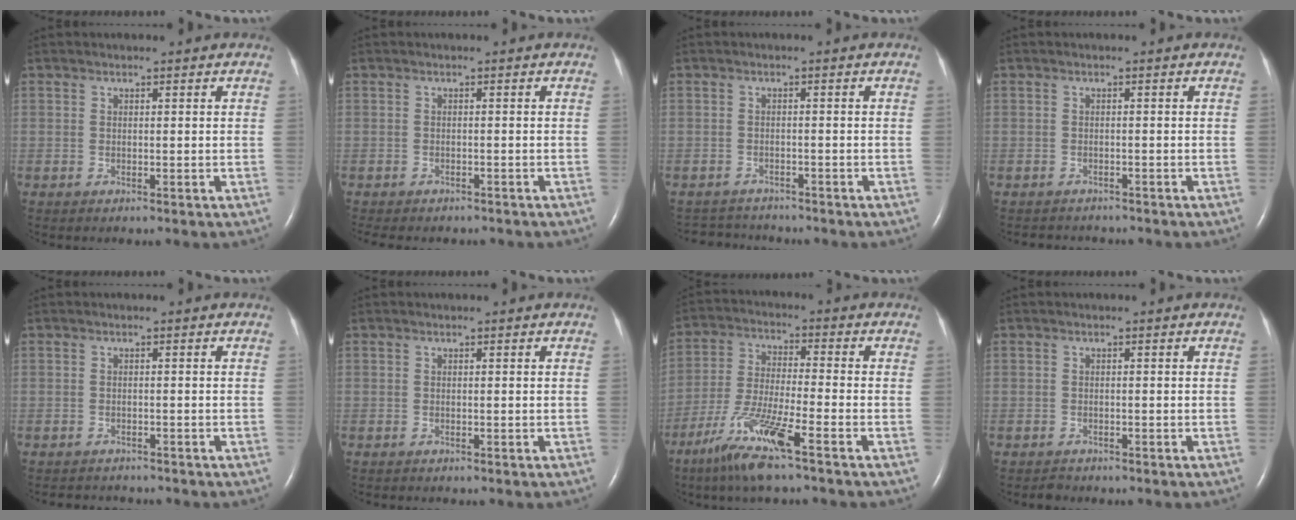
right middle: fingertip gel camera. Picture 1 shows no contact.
{"total": 7.8, "force": [-6.6, 2.7, 2.9], "torque": [-0.045, -0.001, -0.079]}
{"total": 3.9, "force": [-3.8, 0.6, -0.4], "torque": [0.000, -0.008, -0.058]}
{"total": 3.4, "force": [-3.2, 1.0, 0.4], "torque": [-0.006, -0.006, -0.042]}
{"total": 3.6, "force": [-3.4, 1.1, 0.4], "torque": [-0.006, -0.006, -0.045]}
{"total": 0.0}
{"total": 10.8, "force": [-6.8, 0.2, 8.4], "torque": [-0.179, -0.027, -0.133]}
{"total": 0.9, "force": [-0.8, 0.3, -0.2], "torque": [0.000, -0.003, -0.015]}